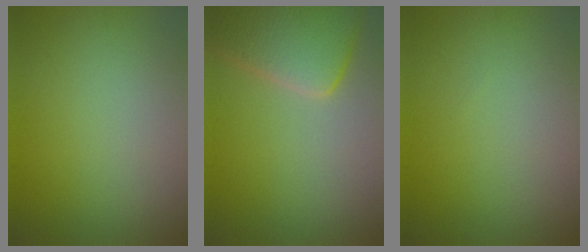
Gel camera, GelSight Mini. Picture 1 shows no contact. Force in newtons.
{"total": 6.9, "press": 6.9, "slide": 0.5}
{"total": 0.0}